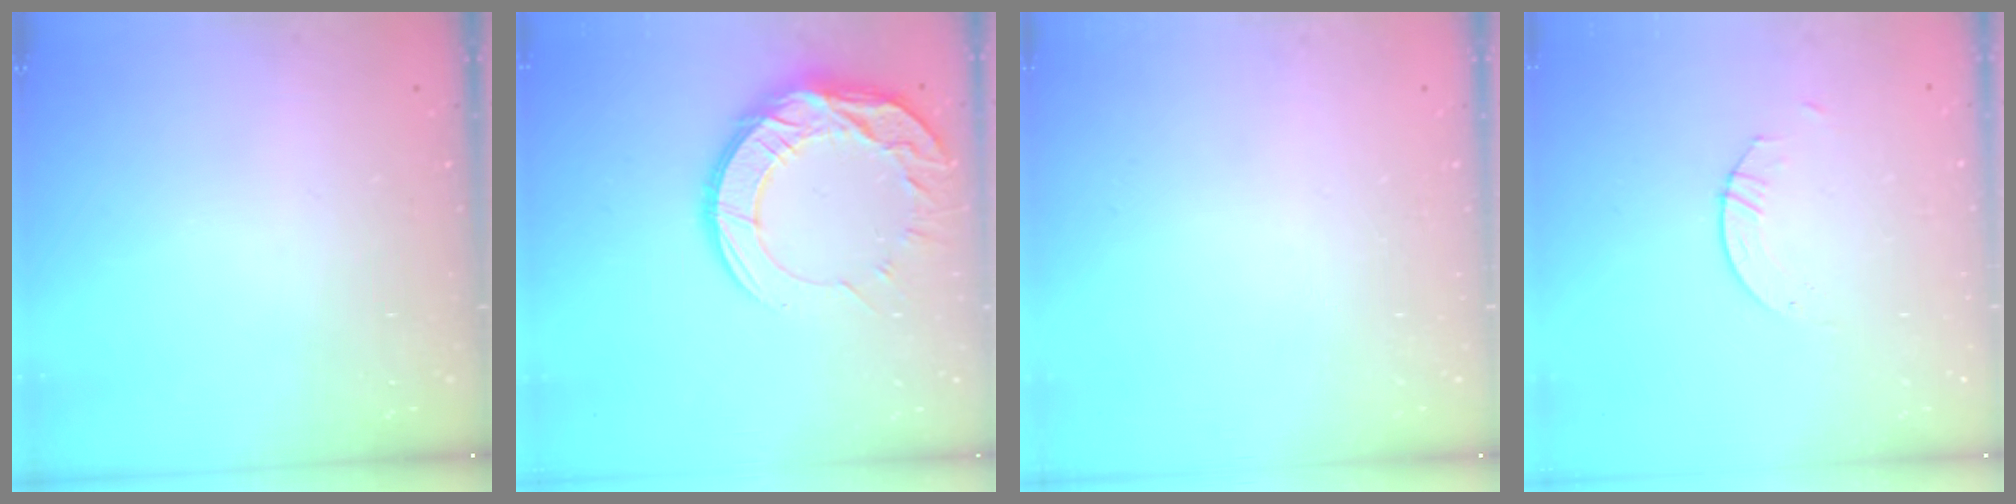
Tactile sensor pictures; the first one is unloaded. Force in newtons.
{"total": 15.6, "press": 15.5, "slide": 1.1}
{"total": 0.0}
{"total": 2.6, "press": 2.6, "slide": 0.2}